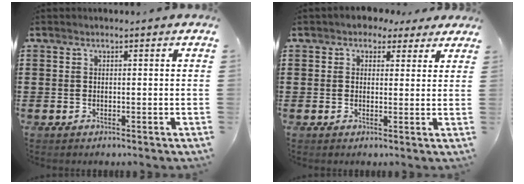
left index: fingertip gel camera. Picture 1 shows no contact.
{"total": 2.7, "force": [1.9, 1.8, 0.7], "torque": [-0.015, 0.007, 0.033]}